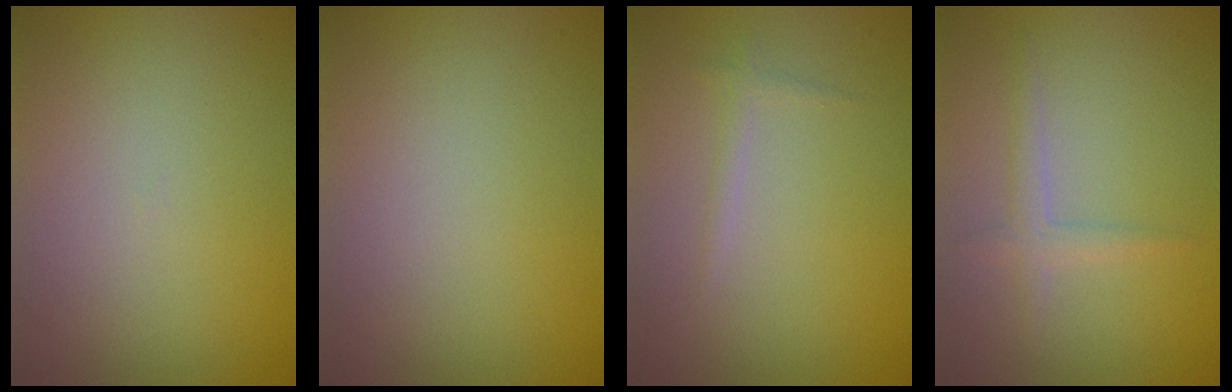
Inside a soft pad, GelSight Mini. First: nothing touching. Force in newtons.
{"total": 0.0}
{"total": 0.8, "press": 0.8, "slide": 0.1}
{"total": 1.5, "press": 1.5, "slide": 0.1}